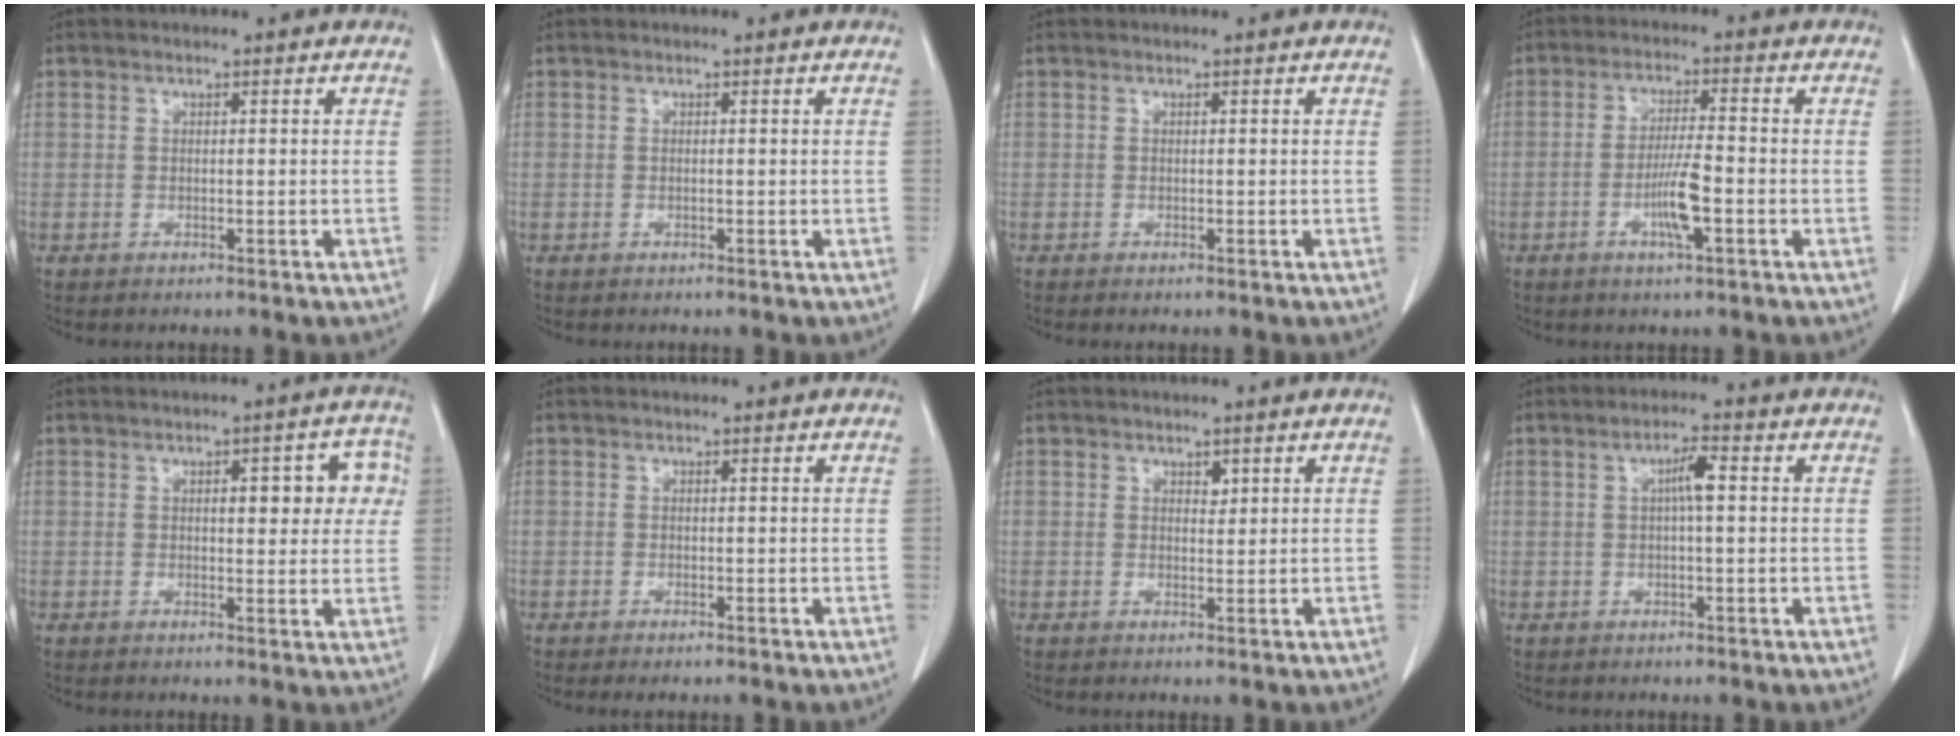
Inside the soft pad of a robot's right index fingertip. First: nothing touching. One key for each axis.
{"total": 0.0}
{"total": 0.0}
{"total": 6.0, "fx": -2.0, "fy": 0.3, "fz": 5.6, "tx": -0.109, "ty": -0.005, "tz": -0.038}
{"total": 7.2, "fx": 1.7, "fy": 2.9, "fz": 6.4, "tx": -0.065, "ty": 0.021, "tz": 0.017}
{"total": 0.7, "fx": -0.4, "fy": 0.1, "fz": 0.5, "tx": -0.009, "ty": -0.003, "tz": -0.003}
{"total": 1.1, "fx": 0.7, "fy": 0.7, "fz": 0.6, "tx": -0.005, "ty": -0.005, "tz": 0.009}
{"total": 3.3, "fx": 0.5, "fy": 0.4, "fz": 3.2, "tx": -0.058, "ty": 0.007, "tz": 0.007}